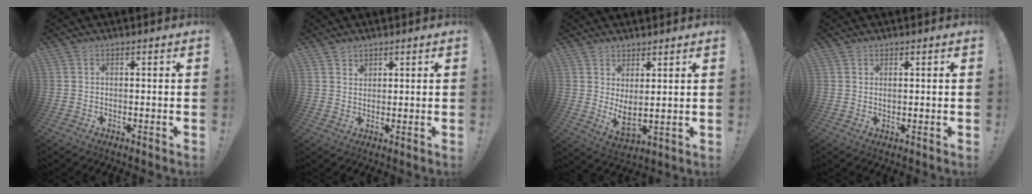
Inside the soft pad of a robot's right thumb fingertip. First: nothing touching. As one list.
[{"total": 2.2, "force": [1.7, 1.3, 0.3], "torque": [0.006, -0.014, 0.029]}, {"total": 5.8, "force": [3.0, 2.6, 4.2], "torque": [-0.053, -0.033, 0.059]}, {"total": 0.9, "force": [0.6, 0.5, 0.3], "torque": [-0.001, -0.003, 0.010]}]